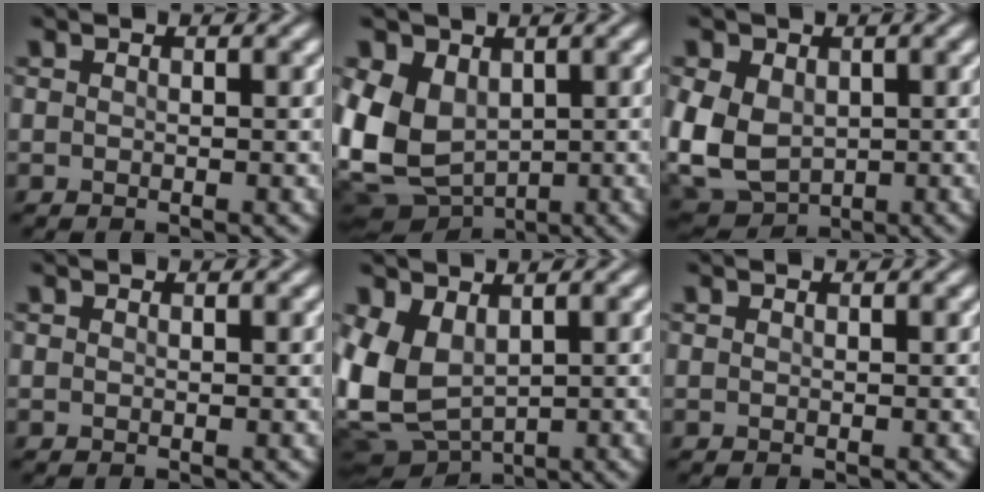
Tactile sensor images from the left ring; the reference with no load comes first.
{"total": 8.7, "force": [0.1, 6.4, 5.9], "torque": [-0.141, -0.015, 0.006]}
{"total": 8.4, "force": [-0.1, 6.2, 5.8], "torque": [-0.144, -0.006, -0.008]}
{"total": 0.0}
{"total": 6.3, "force": [0.6, 4.1, 4.7], "torque": [-0.112, -0.011, 0.011]}
{"total": 0.0}